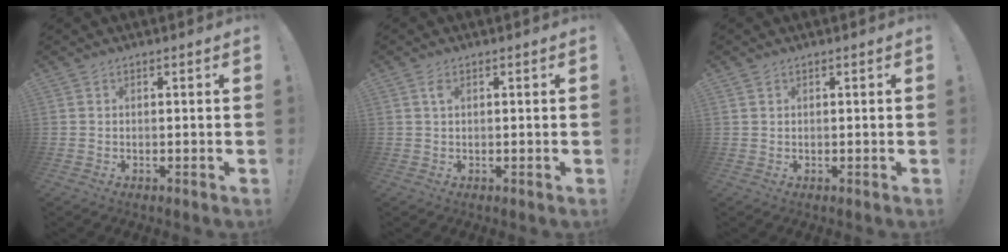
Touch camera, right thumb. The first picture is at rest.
{"total": 1.9, "force": [0.6, 0.8, 1.6], "torque": [-0.028, 0.001, 0.008]}
{"total": 0.6, "force": [0.4, 0.4, 0.1], "torque": [0.004, -0.002, 0.006]}